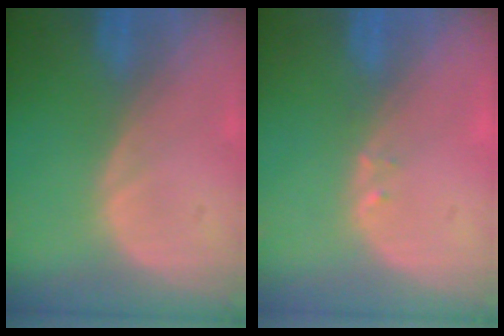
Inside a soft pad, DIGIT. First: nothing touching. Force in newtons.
{"total": 0.6, "press": 0.6, "slide": 0.2}